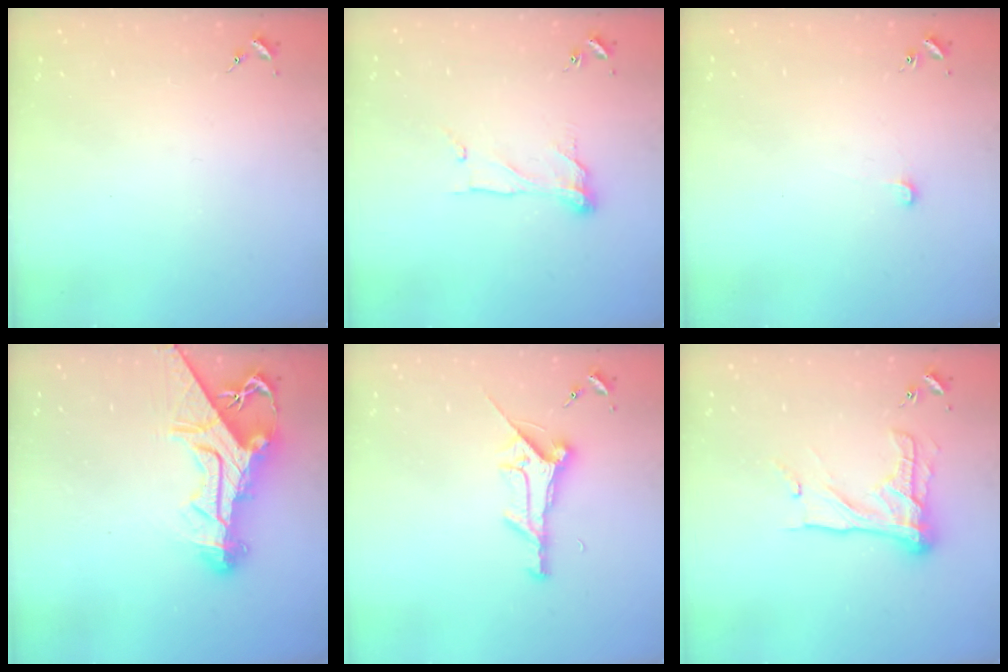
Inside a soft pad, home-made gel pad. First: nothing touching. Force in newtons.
{"total": 9.5, "press": 9.5, "slide": 0.4}
{"total": 3.5, "press": 3.5, "slide": 0.3}
{"total": 15.7, "press": 15.6, "slide": 1.6}
{"total": 11.3, "press": 11.3, "slide": 0.6}
{"total": 16.7, "press": 16.7, "slide": 1.6}